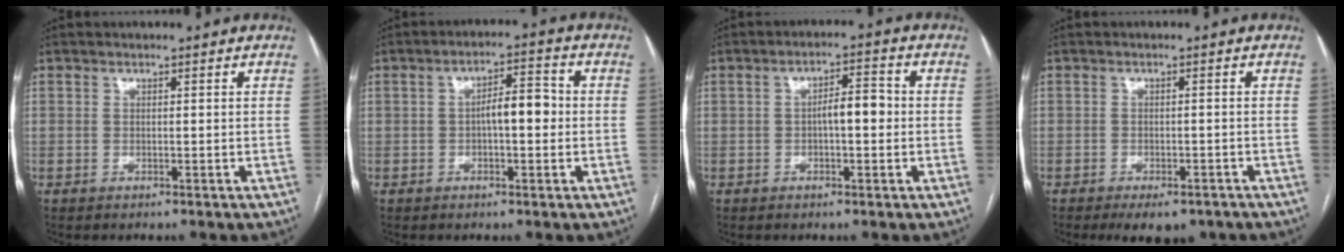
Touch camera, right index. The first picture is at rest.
{"total": 5.4, "force": [-0.4, 1.8, 5.1], "torque": [-0.083, 0.021, -0.008]}
{"total": 4.6, "force": [-0.4, 1.5, 4.3], "torque": [-0.070, 0.017, -0.008]}
{"total": 6.3, "force": [-4.7, 2.9, 3.0], "torque": [-0.034, 0.000, -0.063]}